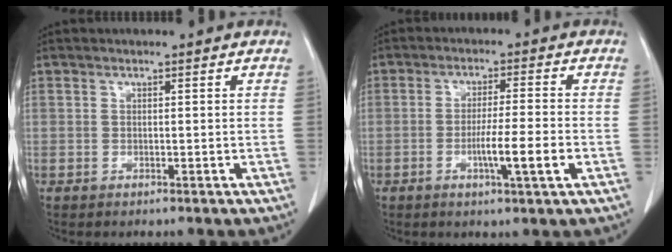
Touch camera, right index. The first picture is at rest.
{"total": 6.8, "force": [-2.2, -0.4, 6.4], "torque": [-0.107, -0.009, -0.037]}